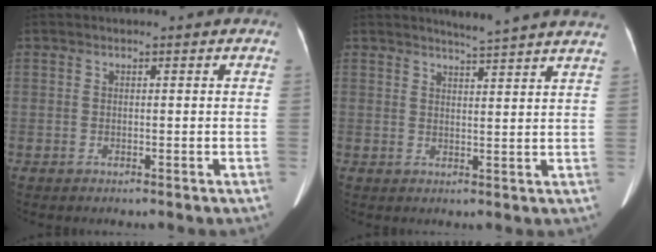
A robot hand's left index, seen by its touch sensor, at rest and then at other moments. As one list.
[{"total": 8.1, "force": [7.6, -1.1, 2.7], "torque": [-0.041, -0.007, 0.082]}]